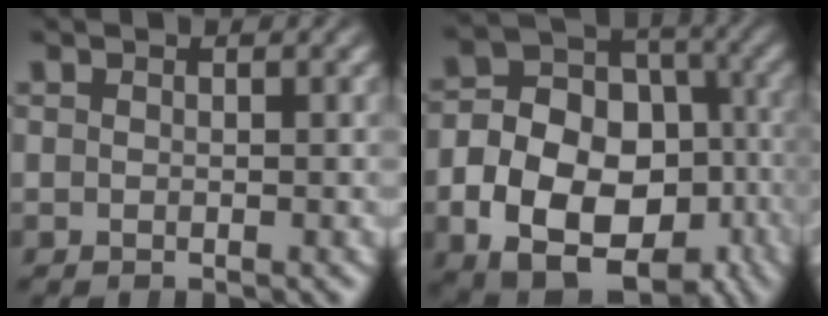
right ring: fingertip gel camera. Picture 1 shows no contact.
{"total": 16.4, "force": [-5.0, 12.6, 9.2], "torque": [-0.182, -0.056, -0.073]}